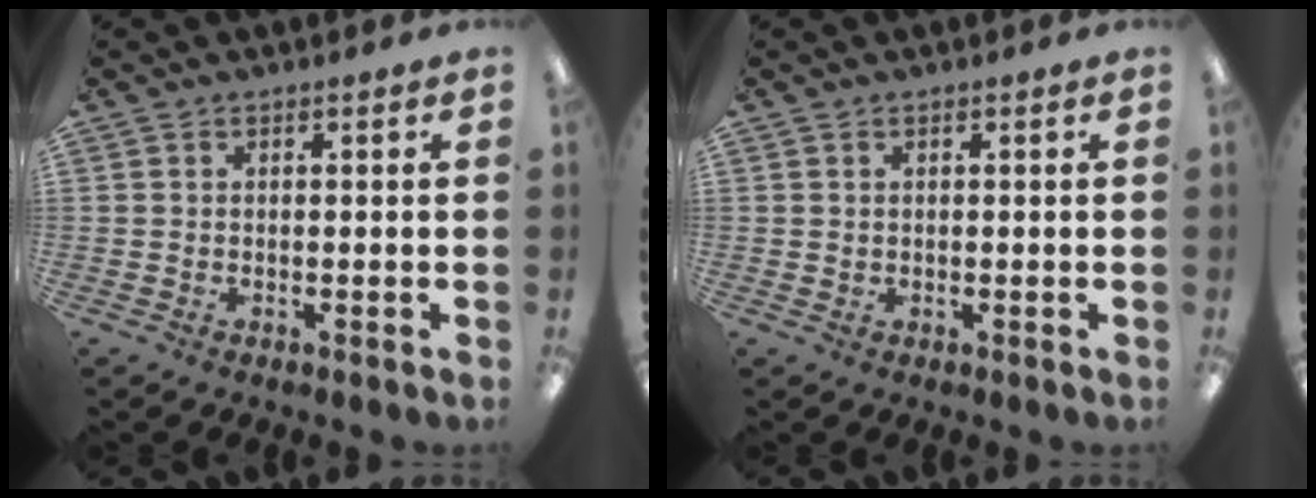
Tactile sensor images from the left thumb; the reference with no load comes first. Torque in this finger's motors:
{"motor_torque": [-0.16, 0.23, 0.16, -0.23, 0.00]}